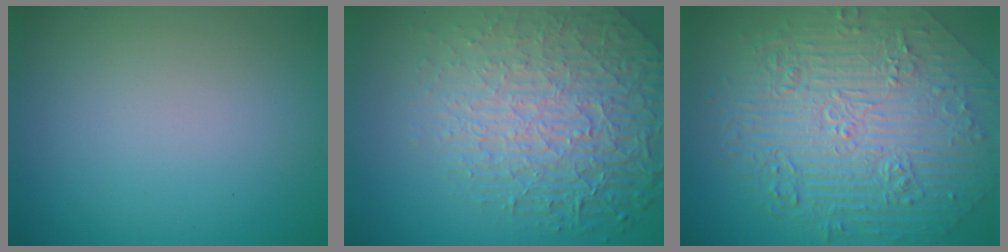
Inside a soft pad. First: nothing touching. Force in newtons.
{"total": 8.8, "press": 6.0, "slide": 6.4}
{"total": 11.2, "press": 7.5, "slide": 8.3}